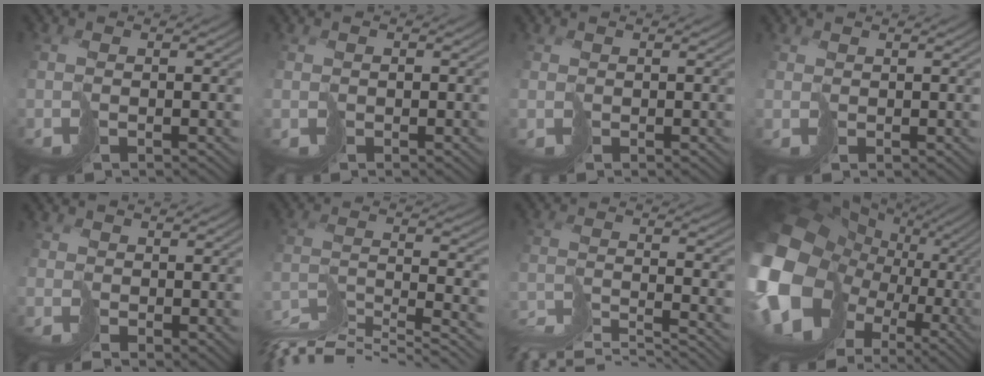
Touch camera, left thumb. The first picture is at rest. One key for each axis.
{"total": 0.6, "fx": -0.1, "fy": 0.4, "fz": -0.5, "tx": 0.012, "ty": 0.002, "tz": 0.003}
{"total": 0.7, "fx": -0.1, "fy": 0.3, "fz": -0.6, "tx": 0.013, "ty": 0.000, "tz": 0.005}
{"total": 0.7, "fx": 0.3, "fy": 0.4, "fz": -0.5, "tx": 0.011, "ty": -0.001, "tz": 0.012}
{"total": 2.0, "fx": 0.4, "fy": 1.6, "fz": 1.2, "tx": -0.029, "ty": -0.008, "tz": 0.016}
{"total": 11.5, "fx": -10.0, "fy": 2.2, "fz": 5.2, "tx": -0.101, "ty": -0.001, "tz": -0.168}
{"total": 8.6, "fx": -7.7, "fy": 1.9, "fz": 3.4, "tx": -0.066, "ty": -0.002, "tz": -0.128}
{"total": 21.5, "fx": -1.1, "fy": 18.7, "fz": 10.5, "tx": -0.309, "ty": -0.059, "tz": -0.026}